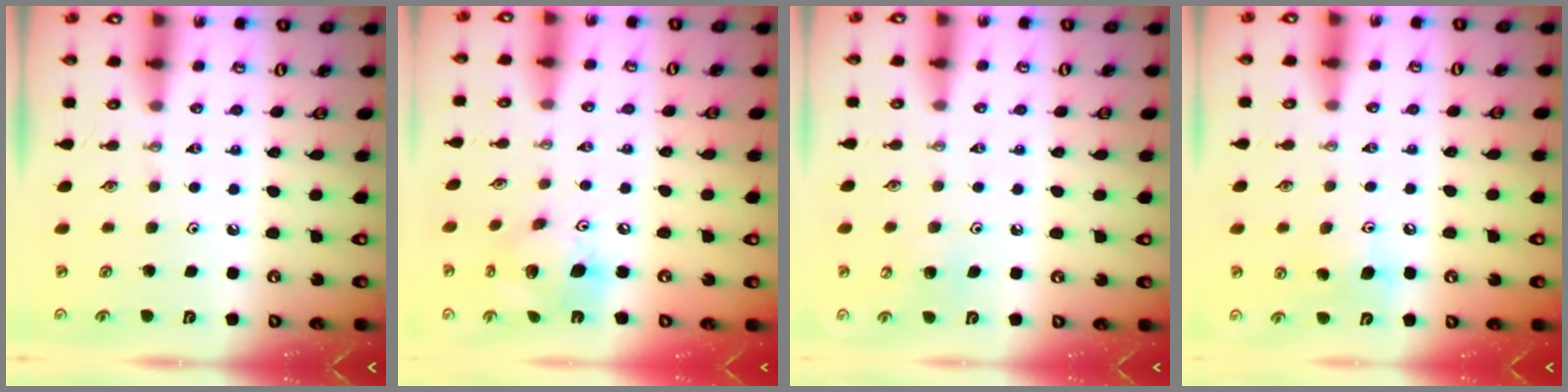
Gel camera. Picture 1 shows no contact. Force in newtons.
{"total": 15.5, "press": 15.3, "slide": 2.9}
{"total": 6.5, "press": 6.4, "slide": 0.7}
{"total": 7.4, "press": 7.1, "slide": 2.2}